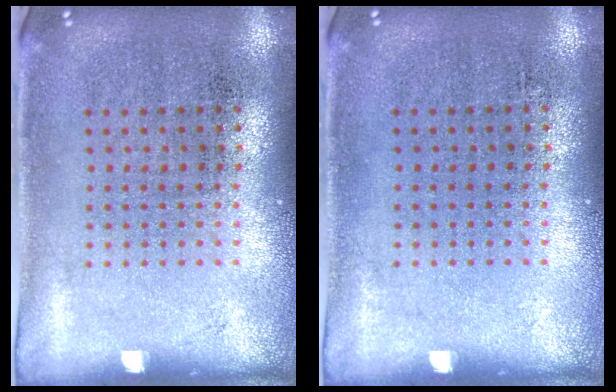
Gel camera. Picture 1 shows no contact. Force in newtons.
{"total": 0.0}